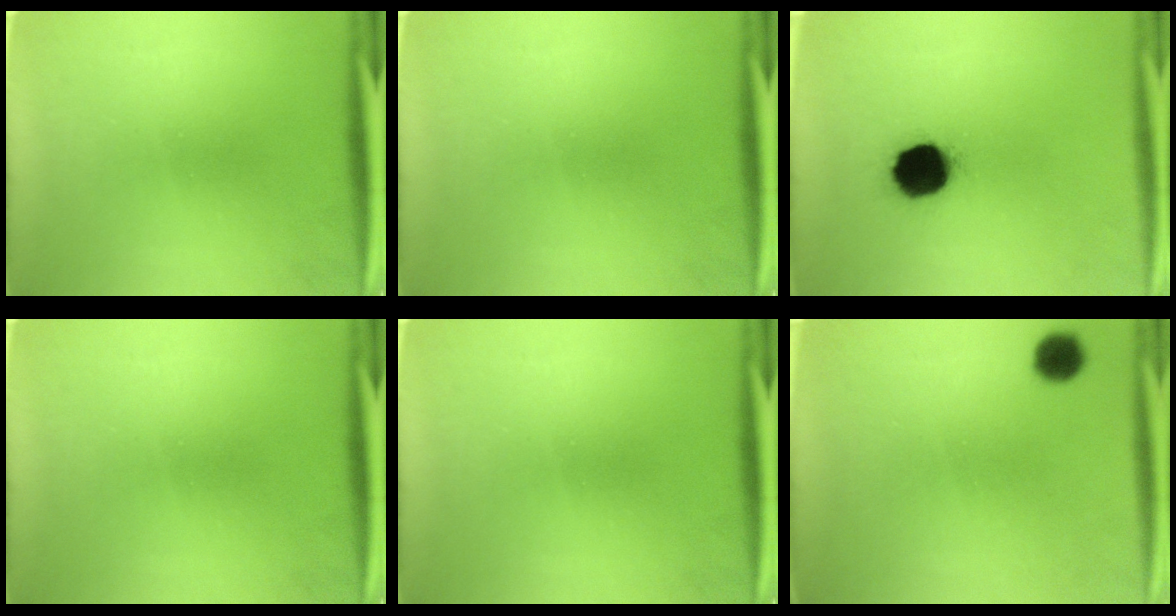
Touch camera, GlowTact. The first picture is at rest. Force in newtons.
{"total": 0.0}
{"total": 13.3}
{"total": 0.0}
{"total": 0.0}
{"total": 4.2}